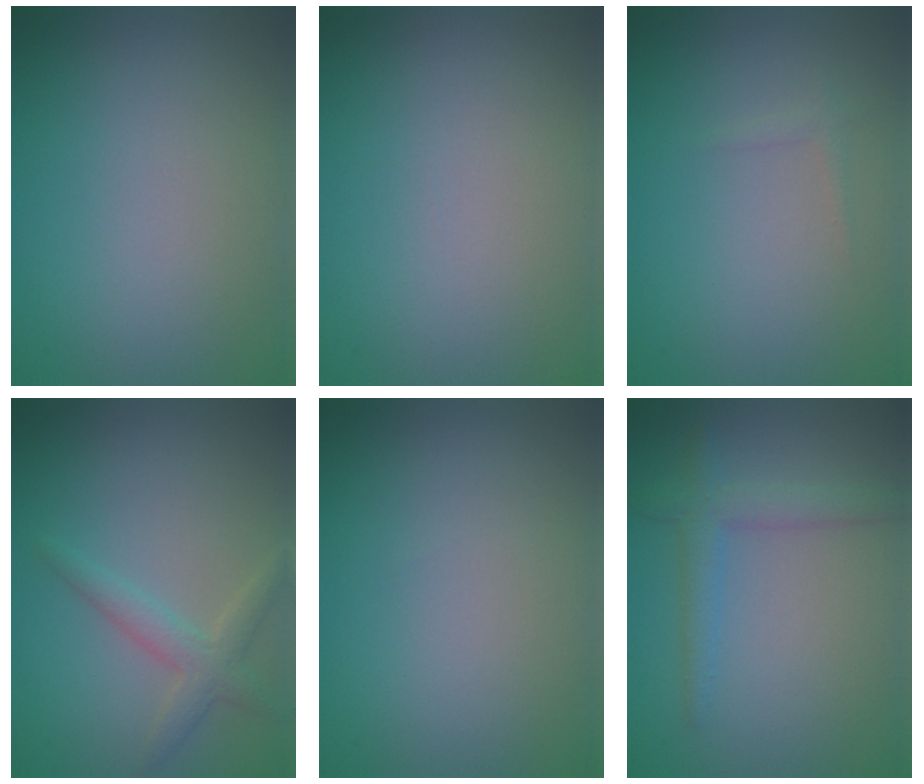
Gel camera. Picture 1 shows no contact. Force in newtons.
{"total": 0.0}
{"total": 0.7, "press": 0.7, "slide": 0.0}
{"total": 2.4, "press": 2.4, "slide": 0.1}
{"total": 0.0}
{"total": 2.7, "press": 2.7, "slide": 0.0}